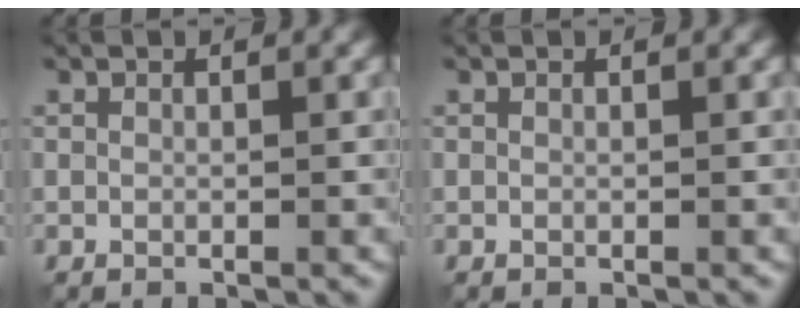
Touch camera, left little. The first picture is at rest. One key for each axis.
{"total": 0.0}